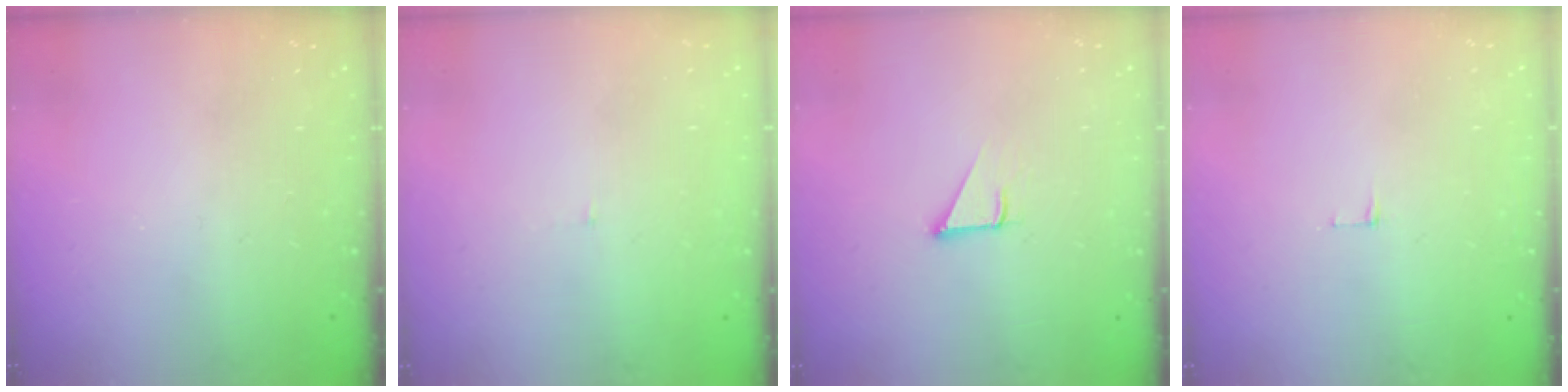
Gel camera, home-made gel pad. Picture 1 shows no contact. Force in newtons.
{"total": 3.0, "press": 3.0, "slide": 0.2}
{"total": 1.6, "press": 1.6, "slide": 0.2}
{"total": 3.8, "press": 3.8, "slide": 0.3}